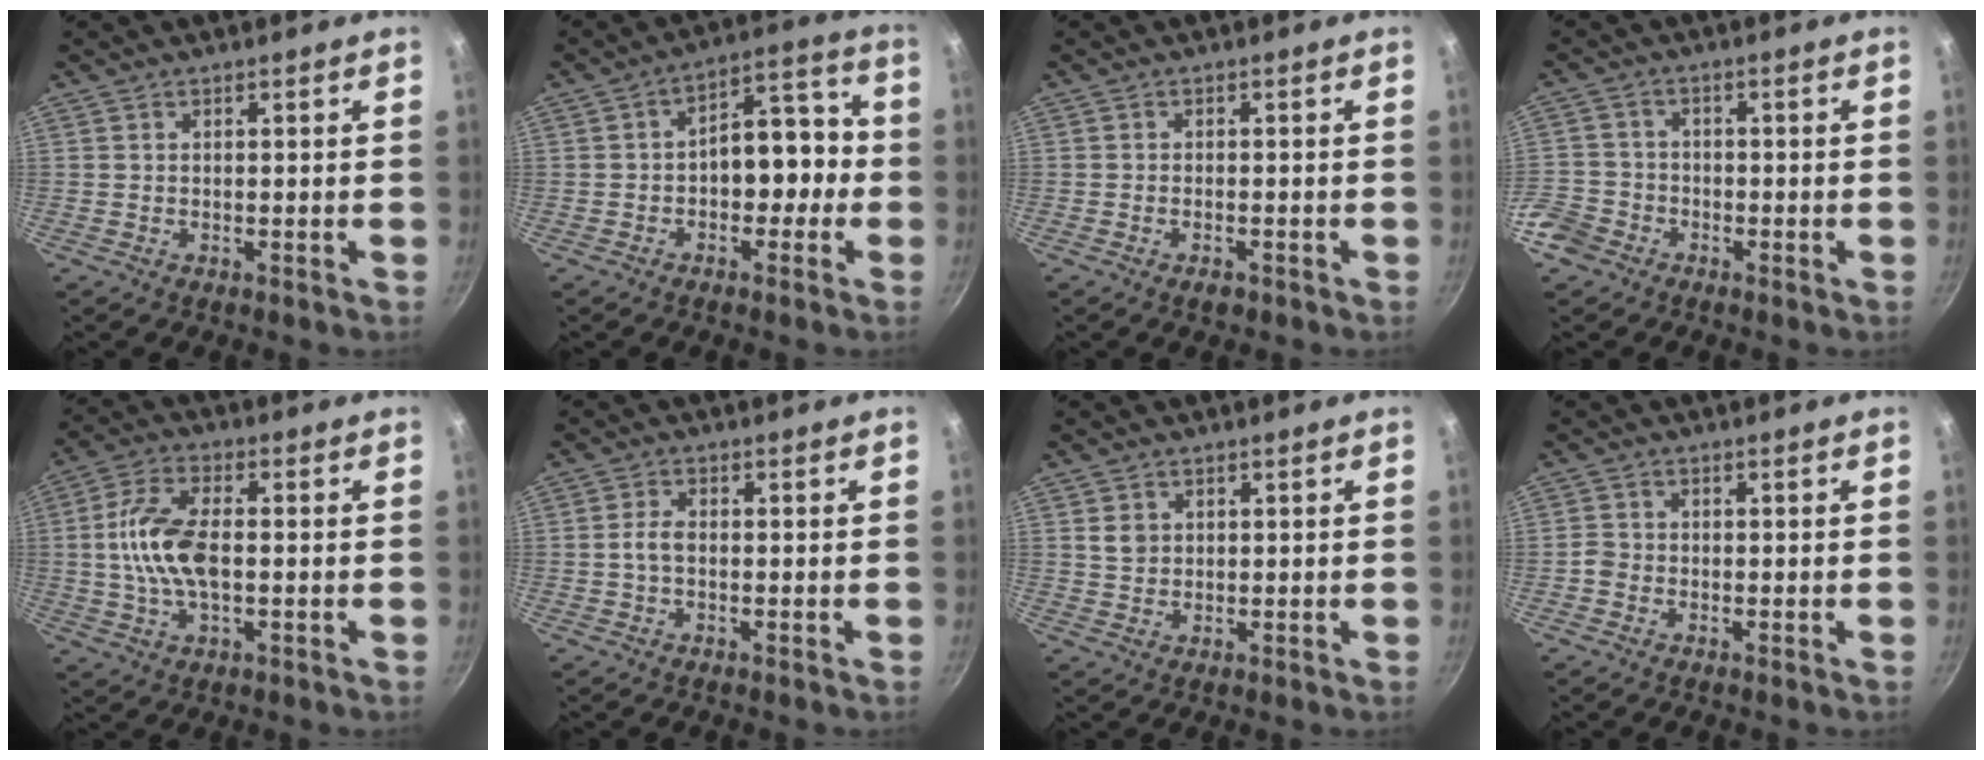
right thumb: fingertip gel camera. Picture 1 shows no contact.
{"total": 10.7, "force": [-1.4, 6.5, 8.4], "torque": [-0.081, 0.045, -0.033]}
{"total": 1.6, "force": [-1.1, 0.6, 0.9], "torque": [-0.017, 0.003, -0.019]}
{"total": 5.7, "force": [-3.4, 4.3, 1.4], "torque": [-0.018, 0.016, -0.072]}
{"total": 11.6, "force": [-0.1, 5.7, 10.1], "torque": [-0.210, 0.014, -0.004]}
{"total": 2.6, "force": [-0.4, 1.5, 2.1], "torque": [-0.043, 0.006, -0.011]}
{"total": 2.7, "force": [0.8, 2.2, 1.2], "torque": [-0.012, -0.006, 0.019]}
{"total": 1.8, "force": [-0.8, 1.4, 0.8], "torque": [-0.012, 0.005, -0.021]}